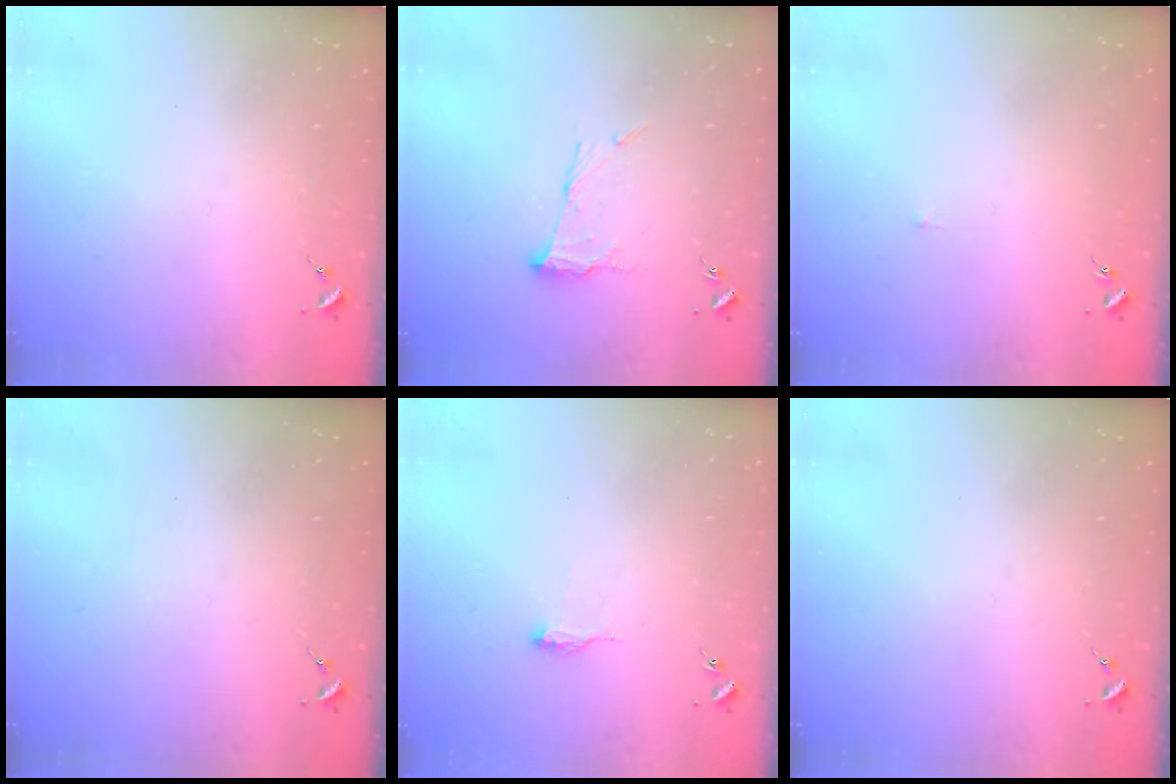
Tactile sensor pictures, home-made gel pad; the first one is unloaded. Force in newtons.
{"total": 10.7, "press": 10.7, "slide": 0.3}
{"total": 1.8, "press": 1.8, "slide": 0.3}
{"total": 0.0}
{"total": 8.0, "press": 8.0, "slide": 0.7}
{"total": 0.0}